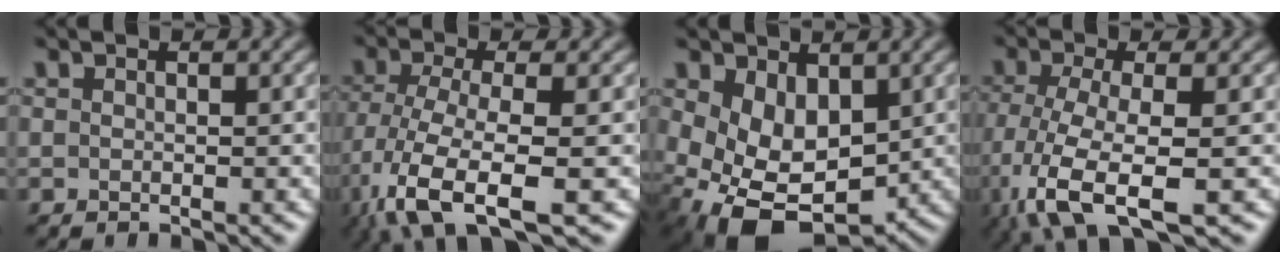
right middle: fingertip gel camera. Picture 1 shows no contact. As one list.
[{"total": 9.3, "force": [-4.8, 3.0, 7.4], "torque": [-0.159, -0.016, -0.093]}, {"total": 8.2, "force": [-1.0, 5.3, 6.2], "torque": [-0.130, -0.021, -0.006]}, {"total": 8.2, "force": [-3.8, 2.7, 6.8], "torque": [-0.154, -0.015, -0.073]}]